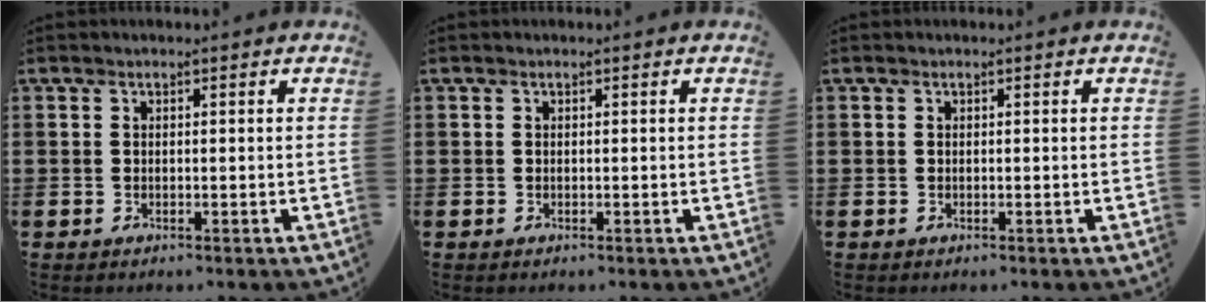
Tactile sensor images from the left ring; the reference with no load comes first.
{"total": 0.0}
{"total": 0.0}